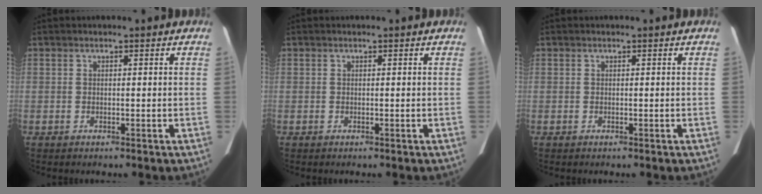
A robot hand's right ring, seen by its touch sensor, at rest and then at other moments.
{"total": 0.0}
{"total": 0.0}